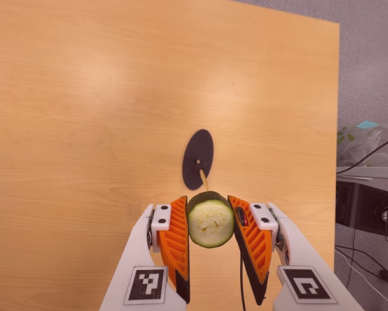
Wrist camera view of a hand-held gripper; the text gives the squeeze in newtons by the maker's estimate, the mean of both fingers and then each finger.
{"total": 9.4, "left": 9.1, "right": 9.7}